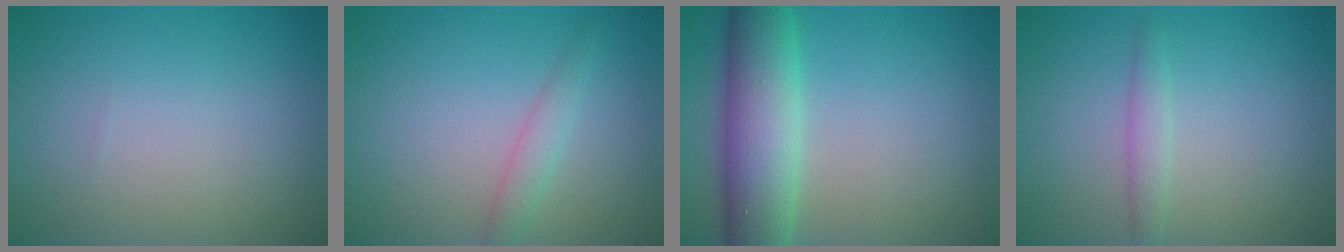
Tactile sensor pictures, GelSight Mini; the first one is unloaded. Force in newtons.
{"total": 1.6, "press": 1.6, "slide": 0.0}
{"total": 7.7, "press": 7.7, "slide": 0.3}
{"total": 1.4, "press": 1.4, "slide": 0.0}